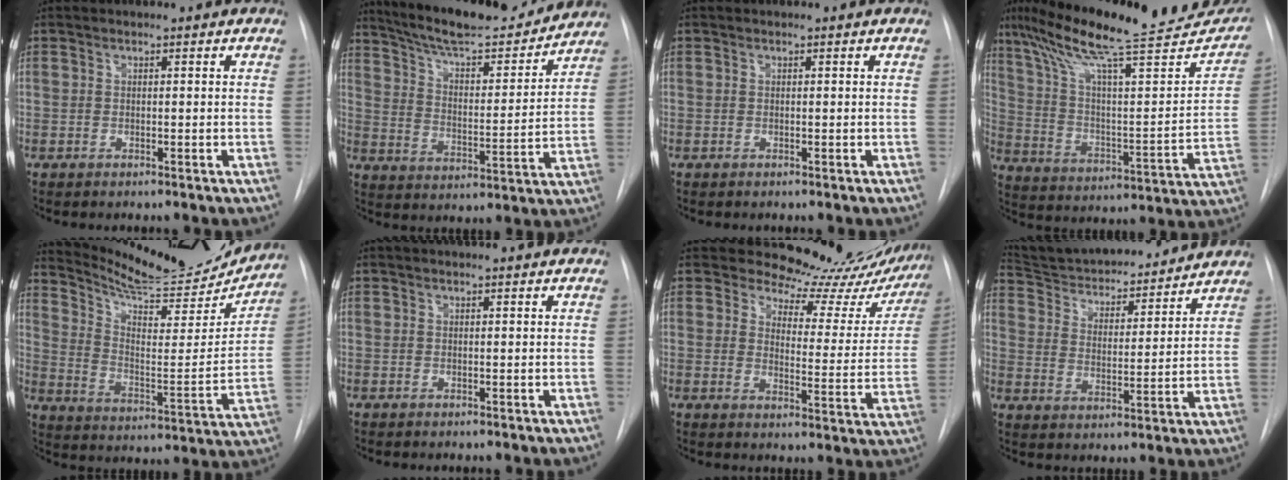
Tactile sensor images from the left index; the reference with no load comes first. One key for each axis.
{"total": 19.3, "fx": 17.3, "fy": 3.5, "fz": 7.8, "tx": -0.124, "ty": -0.002, "tz": 0.260}
{"total": 0.0}
{"total": 28.7, "fx": 23.0, "fy": 4.5, "fz": 16.7, "tx": -0.269, "ty": -0.002, "tz": 0.328}
{"total": 22.7, "fx": 21.2, "fy": 3.8, "fz": 7.3, "tx": -0.118, "ty": -0.054, "tz": 0.301}
{"total": 0.9, "fx": 0.9, "fy": -0.1, "fz": 0.2, "tx": -0.009, "ty": 0.006, "tz": 0.013}
{"total": 17.1, "fx": 15.9, "fy": 5.4, "fz": 3.2, "tx": -0.011, "ty": -0.059, "tz": 0.167}
{"total": 19.4, "fx": 18.0, "fy": 3.7, "fz": 6.1, "tx": -0.092, "ty": 0.005, "tz": 0.270}